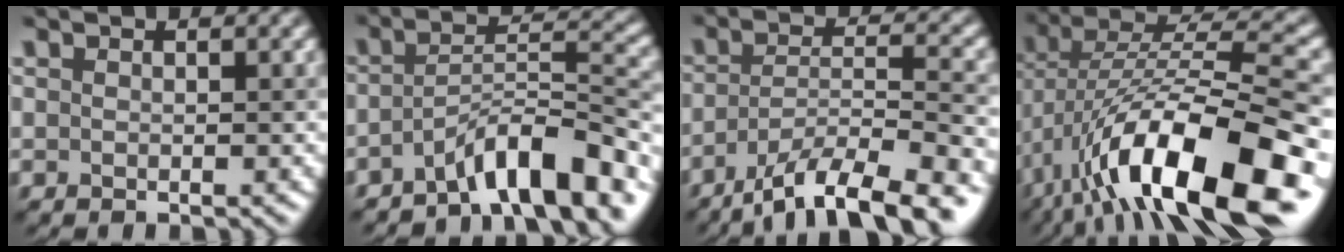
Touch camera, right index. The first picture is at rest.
{"total": 7.6, "force": [-5.3, 1.7, 5.2], "torque": [-0.072, 0.013, -0.091]}
{"total": 10.6, "force": [-7.5, 2.7, 7.1], "torque": [-0.117, 0.002, -0.131]}
{"total": 16.2, "force": [-6.5, 5.7, 13.7], "torque": [-0.240, 0.019, -0.114]}